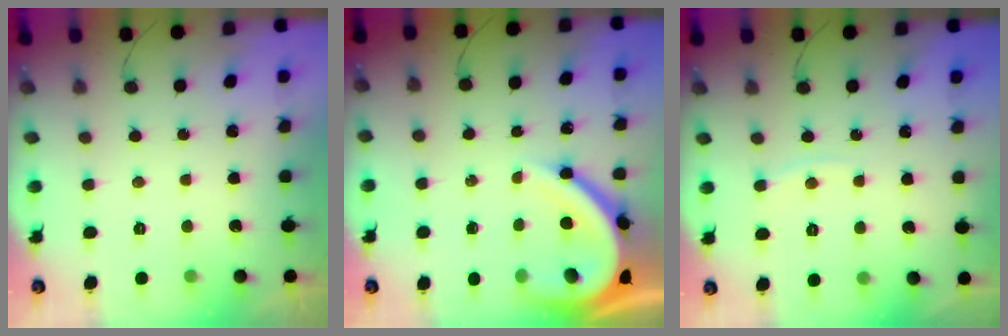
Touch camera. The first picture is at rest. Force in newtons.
{"total": 12.9, "press": 12.8, "slide": 1.6}
{"total": 2.7, "press": 2.7, "slide": 0.4}